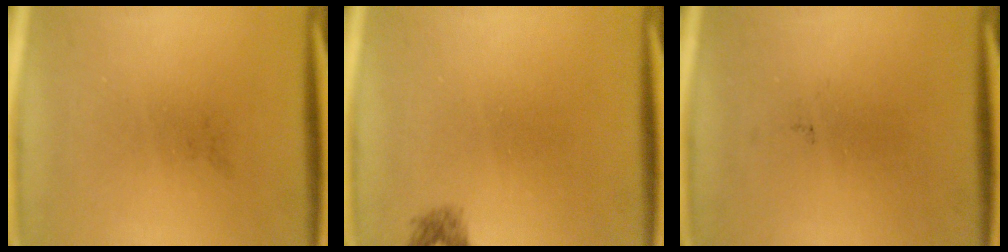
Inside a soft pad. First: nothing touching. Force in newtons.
{"total": 1.1}
{"total": 0.0}